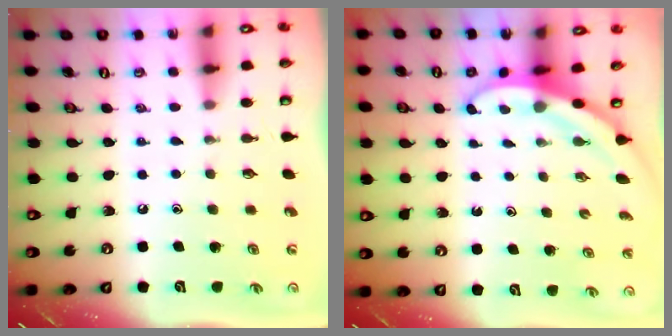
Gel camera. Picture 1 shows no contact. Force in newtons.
{"total": 3.0, "press": 3.0, "slide": 0.1}